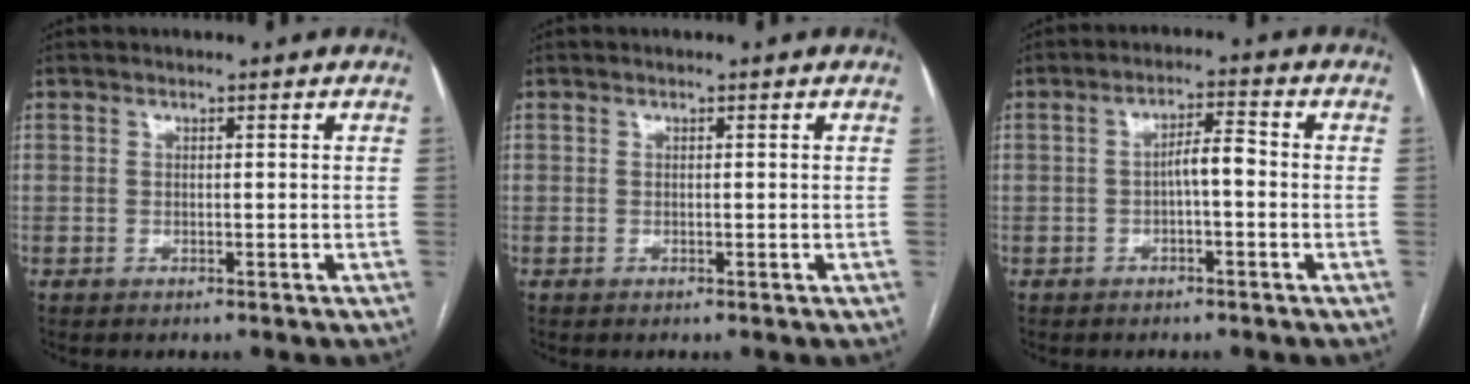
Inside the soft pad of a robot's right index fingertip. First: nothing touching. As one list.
[{"total": 0.0}, {"total": 3.9, "force": [-0.7, 0.9, 3.7], "torque": [-0.059, 0.014, -0.009]}]